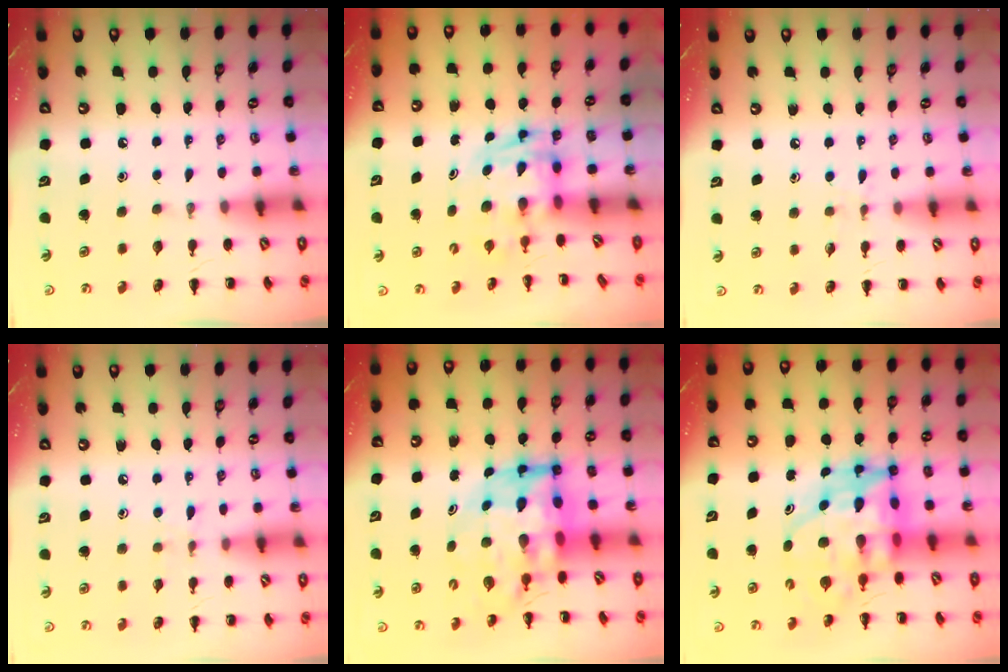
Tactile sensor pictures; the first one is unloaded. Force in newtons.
{"total": 2.7, "press": 2.7, "slide": 0.5}
{"total": 5.4, "press": 5.1, "slide": 1.7}
{"total": 5.5, "press": 5.1, "slide": 2.2}
{"total": 11.0, "press": 10.5, "slide": 3.3}
{"total": 12.5, "press": 12.0, "slide": 3.4}